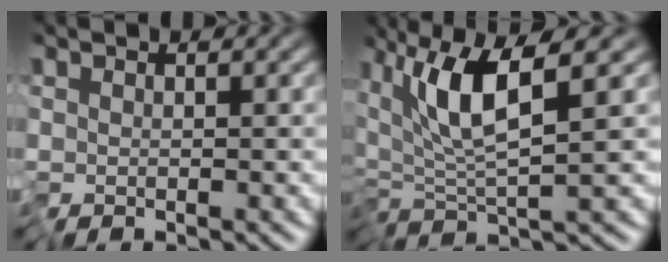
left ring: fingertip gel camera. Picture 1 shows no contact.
{"total": 6.2, "force": [2.3, 0.6, 5.7], "torque": [-0.119, 0.003, 0.041]}